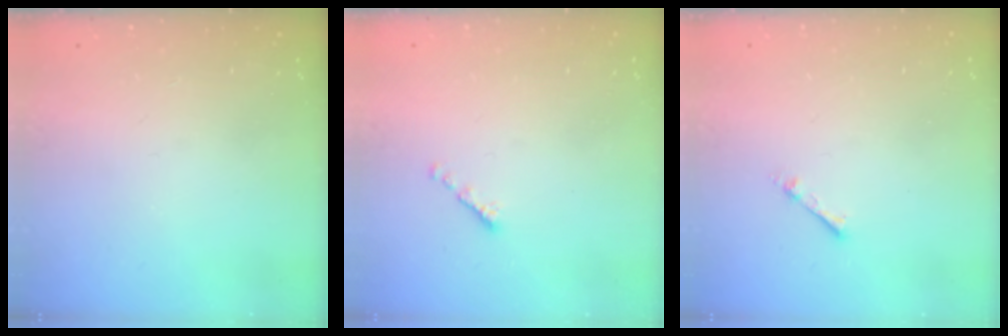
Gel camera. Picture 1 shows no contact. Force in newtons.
{"total": 0.0}
{"total": 1.9, "press": 1.9, "slide": 0.3}